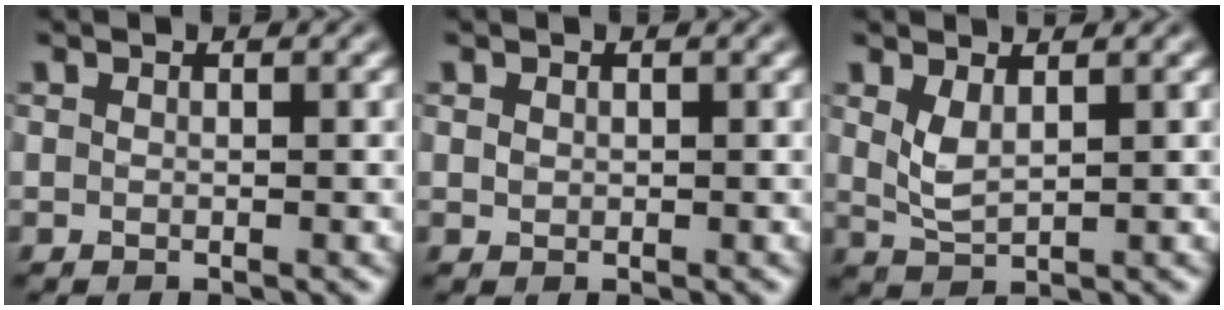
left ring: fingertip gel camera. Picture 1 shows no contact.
{"total": 0.5, "force": [0.1, 0.5, 0.2], "torque": [-0.003, -0.003, 0.003]}
{"total": 2.1, "force": [1.0, 0.8, 1.7], "torque": [-0.045, -0.005, 0.026]}